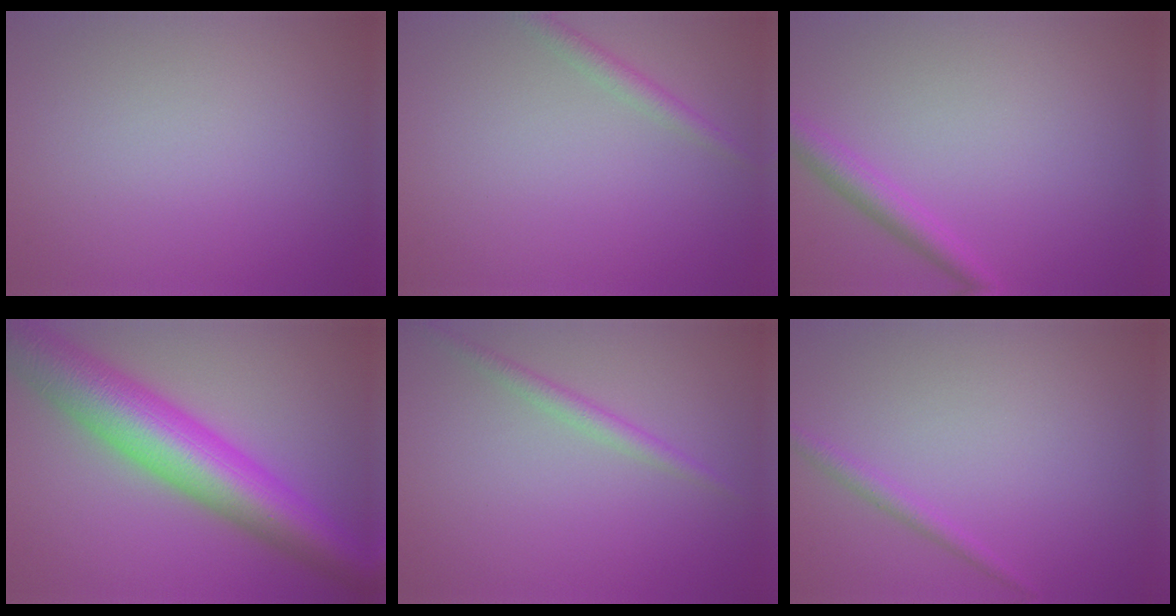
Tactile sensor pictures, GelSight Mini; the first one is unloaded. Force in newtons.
{"total": 1.5, "press": 1.5, "slide": 0.0}
{"total": 2.4, "press": 2.4, "slide": 0.2}
{"total": 10.9, "press": 10.9, "slide": 0.4}
{"total": 1.6, "press": 1.6, "slide": 0.1}
{"total": 1.3, "press": 1.3, "slide": 0.1}